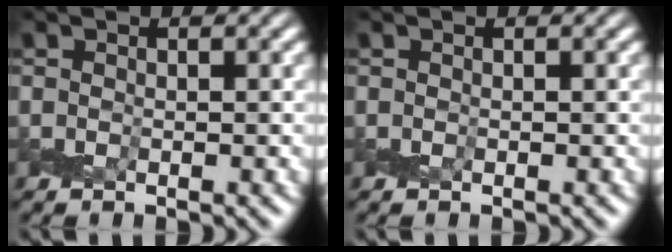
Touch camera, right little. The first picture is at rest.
{"total": 0.0}